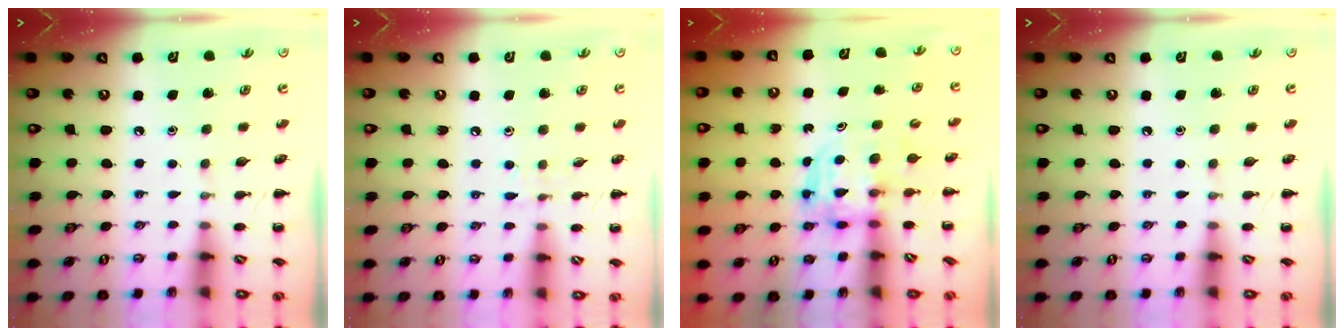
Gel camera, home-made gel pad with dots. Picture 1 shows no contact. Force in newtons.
{"total": 4.8, "press": 4.5, "slide": 1.9}
{"total": 3.8, "press": 3.7, "slide": 0.3}
{"total": 0.0}